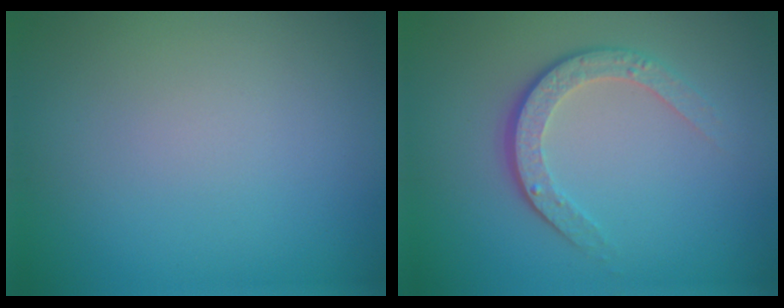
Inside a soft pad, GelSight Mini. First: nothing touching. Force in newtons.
{"total": 3.6, "press": 2.7, "slide": 2.5}